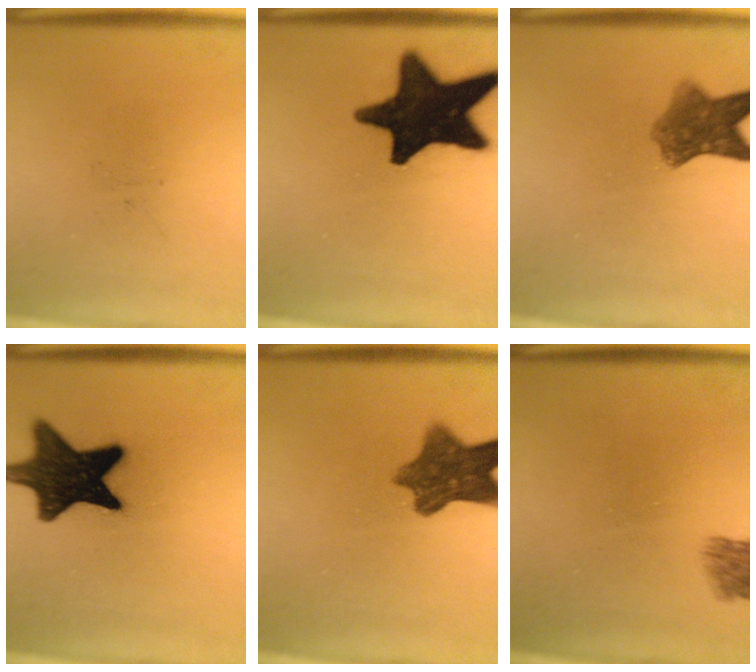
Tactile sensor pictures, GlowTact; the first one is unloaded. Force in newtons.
{"total": 18.5}
{"total": 6.4}
{"total": 16.0}
{"total": 9.1}
{"total": 2.9}